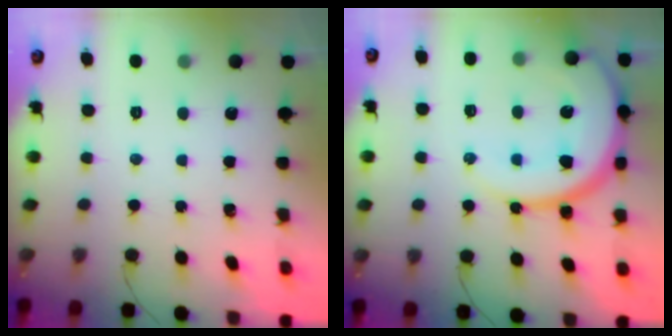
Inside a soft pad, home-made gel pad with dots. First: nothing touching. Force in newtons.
{"total": 17.3, "press": 17.3, "slide": 1.5}